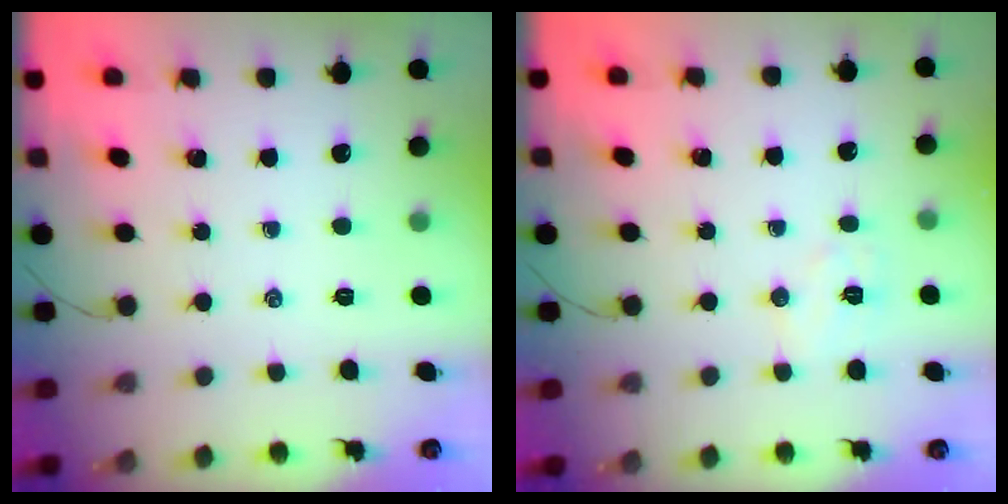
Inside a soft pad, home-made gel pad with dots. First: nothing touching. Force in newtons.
{"total": 5.7, "press": 5.6, "slide": 0.9}